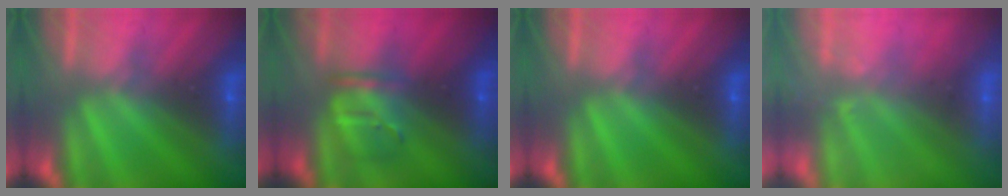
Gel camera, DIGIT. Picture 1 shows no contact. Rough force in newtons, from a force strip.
{"total": 3.4}
{"total": 0.0}
{"total": 2.3}